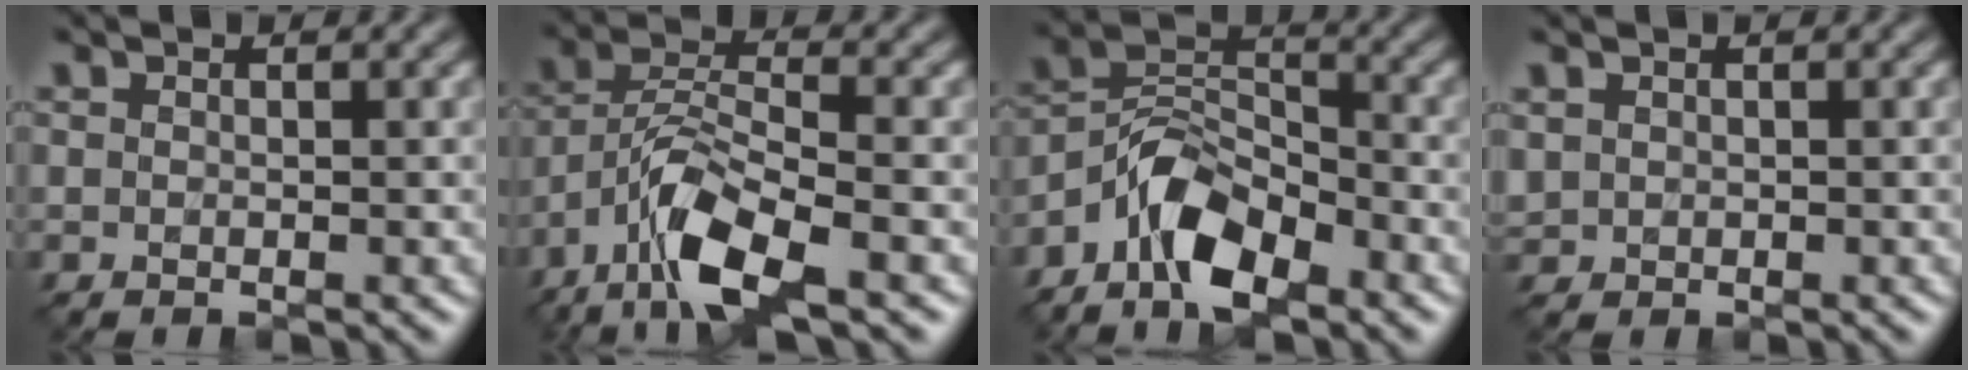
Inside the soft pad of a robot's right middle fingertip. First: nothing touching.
{"total": 7.5, "force": [-4.4, 2.2, 5.7], "torque": [-0.113, 0.001, -0.088]}
{"total": 6.7, "force": [-4.6, 2.9, 3.9], "torque": [-0.068, 0.003, -0.097]}
{"total": 0.9, "force": [0.4, 0.8, 0.2], "torque": [-0.004, 0.000, 0.011]}